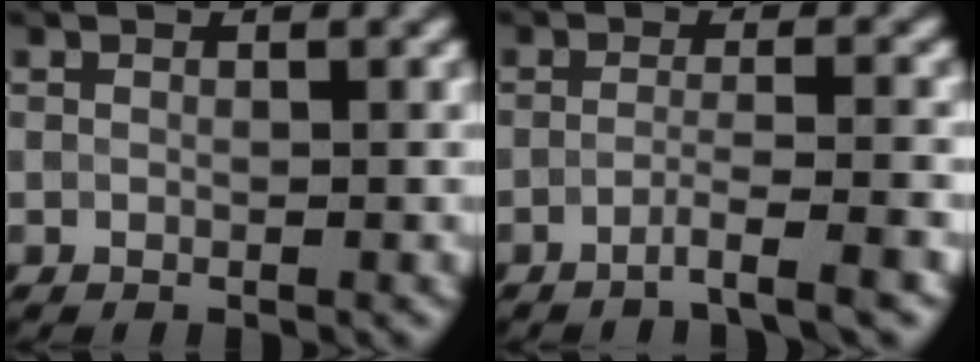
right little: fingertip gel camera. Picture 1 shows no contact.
{"total": 3.3, "force": [-2.0, 0.3, 2.7], "torque": [-0.031, 0.007, -0.049]}